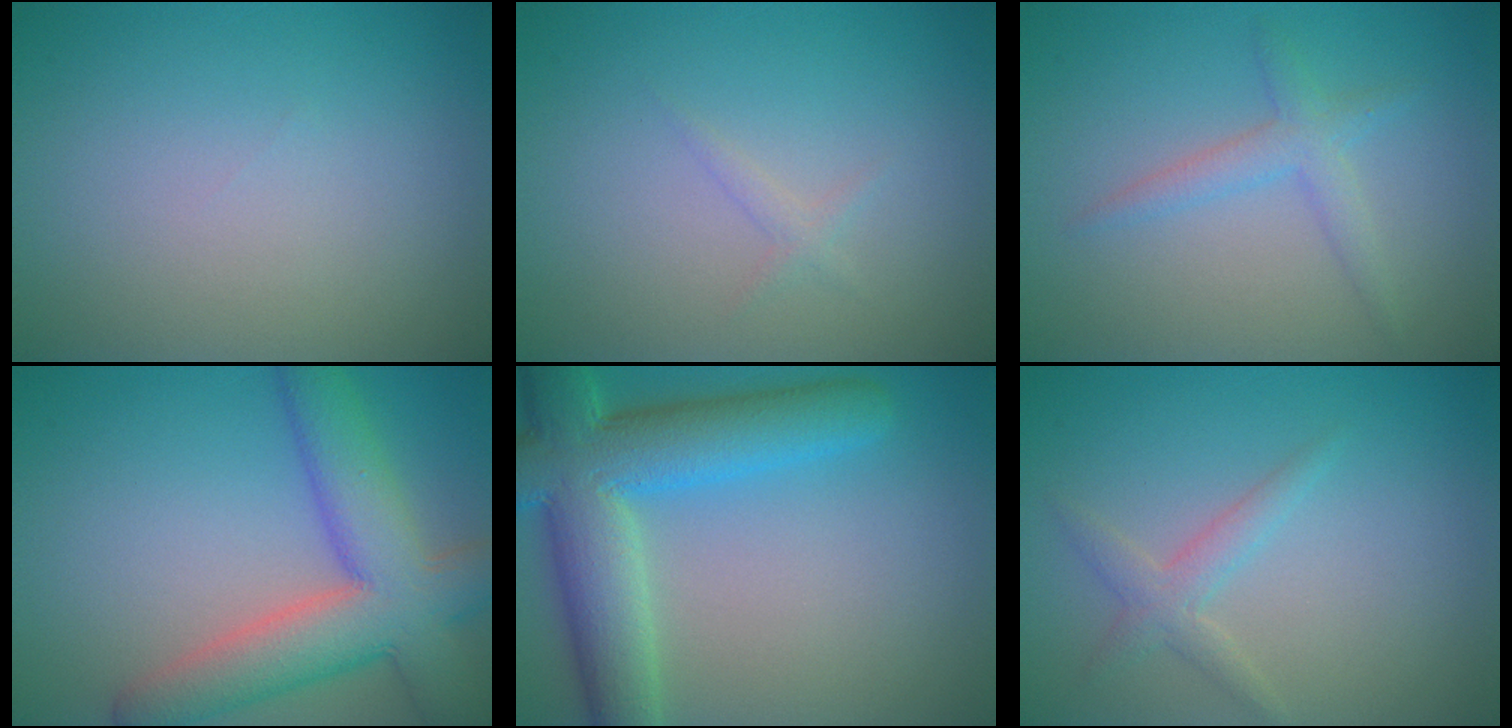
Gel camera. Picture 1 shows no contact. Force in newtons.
{"total": 0.8, "press": 0.8, "slide": 0.0}
{"total": 2.2, "press": 2.2, "slide": 0.2}
{"total": 8.8, "press": 8.8, "slide": 0.6}
{"total": 9.6, "press": 9.6, "slide": 0.4}
{"total": 1.9, "press": 1.9, "slide": 0.1}